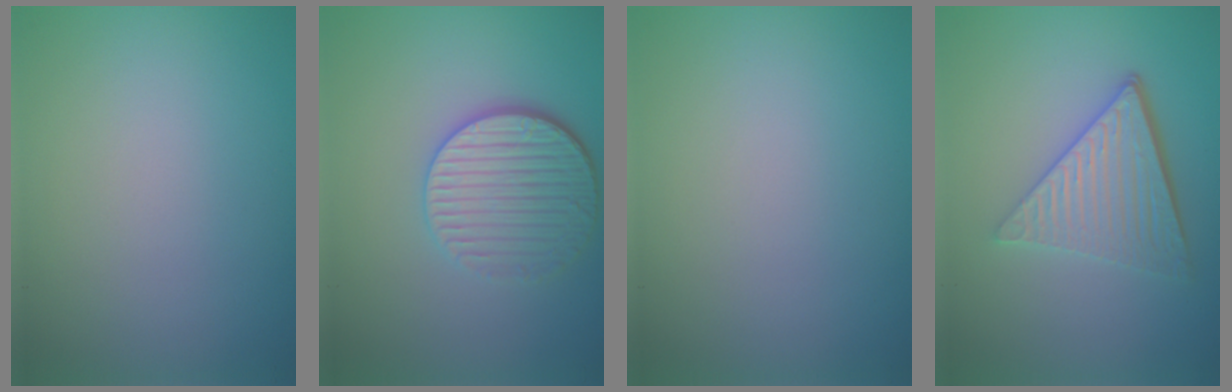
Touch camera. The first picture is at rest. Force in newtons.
{"total": 4.8, "press": 3.9, "slide": 2.8}
{"total": 0.0}
{"total": 5.5, "press": 3.9, "slide": 3.9}